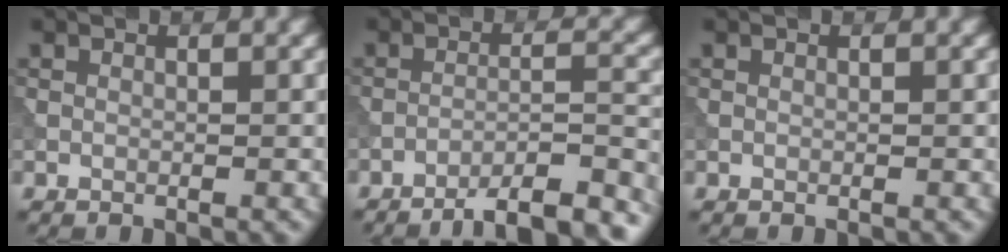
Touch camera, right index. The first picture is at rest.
{"total": 10.6, "force": [-9.2, 2.0, 4.8], "torque": [-0.056, 0.010, -0.116]}
{"total": 0.0}